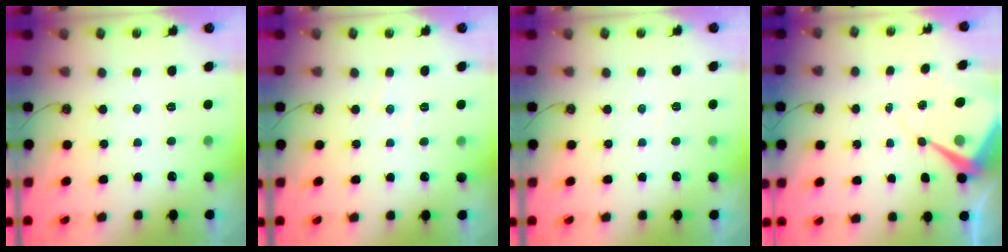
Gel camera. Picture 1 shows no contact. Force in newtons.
{"total": 4.3, "press": 4.3, "slide": 0.7}
{"total": 4.3, "press": 4.2, "slide": 0.6}
{"total": 10.3, "press": 10.2, "slide": 1.1}